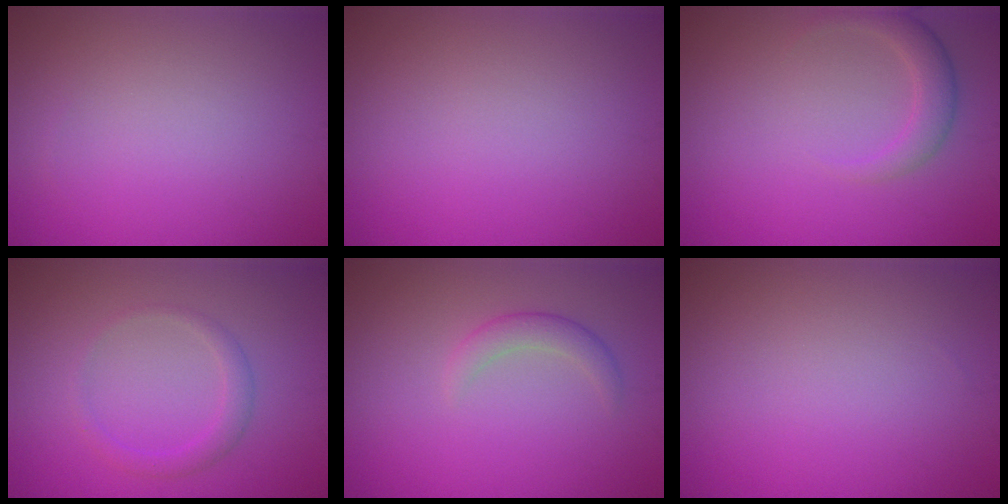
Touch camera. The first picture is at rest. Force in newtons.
{"total": 0.0}
{"total": 2.4, "press": 2.4, "slide": 0.2}
{"total": 1.8, "press": 1.8, "slide": 0.1}
{"total": 1.7, "press": 1.7, "slide": 0.1}
{"total": 0.0}